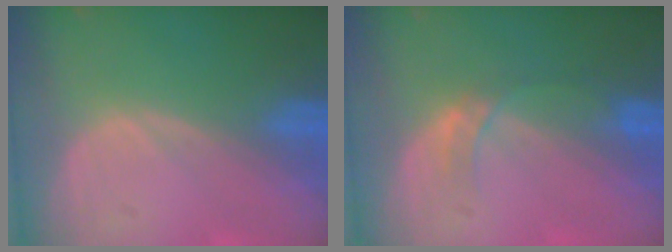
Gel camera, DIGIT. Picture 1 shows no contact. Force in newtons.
{"total": 3.0, "press": 2.7, "slide": 1.3}